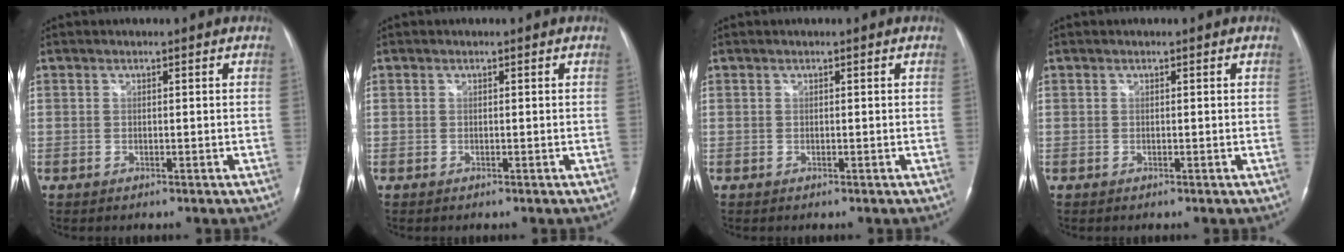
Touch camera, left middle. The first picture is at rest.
{"total": 0.0}
{"total": 0.0}
{"total": 0.0}